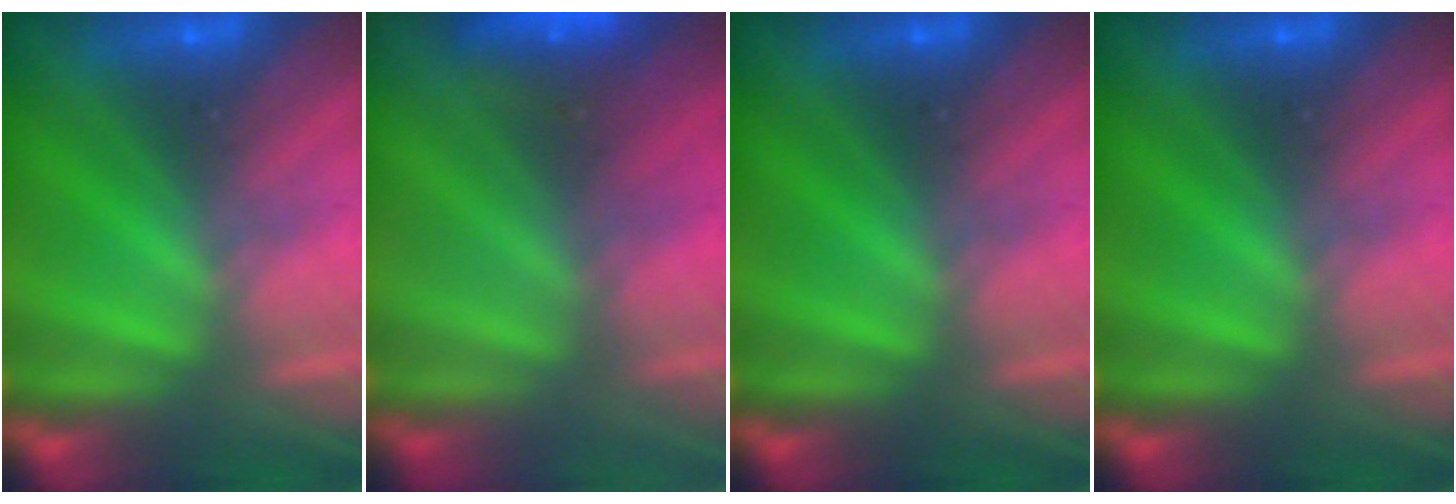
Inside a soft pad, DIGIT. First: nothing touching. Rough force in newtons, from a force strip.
{"total": 3.0}
{"total": 0.0}
{"total": 0.0}